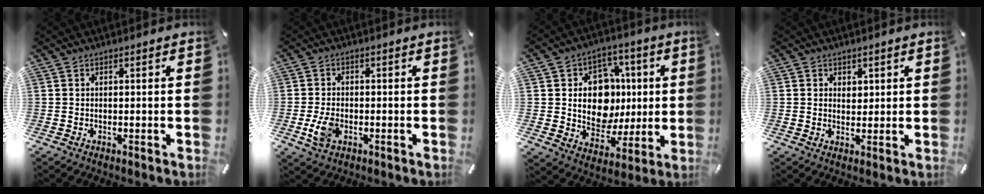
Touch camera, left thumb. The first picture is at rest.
{"total": 5.4, "force": [-1.6, 3.6, 3.7], "torque": [-0.093, -0.002, -0.033]}
{"total": 14.6, "force": [1.6, 12.2, 7.9], "torque": [-0.115, -0.005, 0.040]}
{"total": 2.4, "force": [1.2, 2.0, 0.3], "torque": [0.008, -0.002, 0.018]}